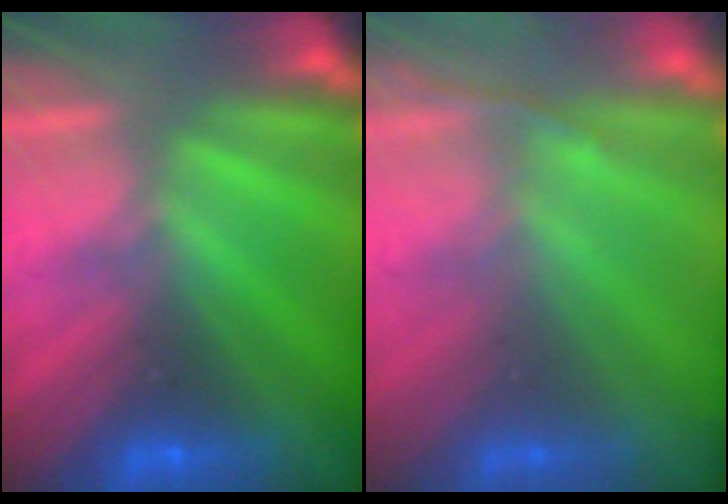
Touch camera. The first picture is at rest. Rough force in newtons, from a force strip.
{"total": 1.4}